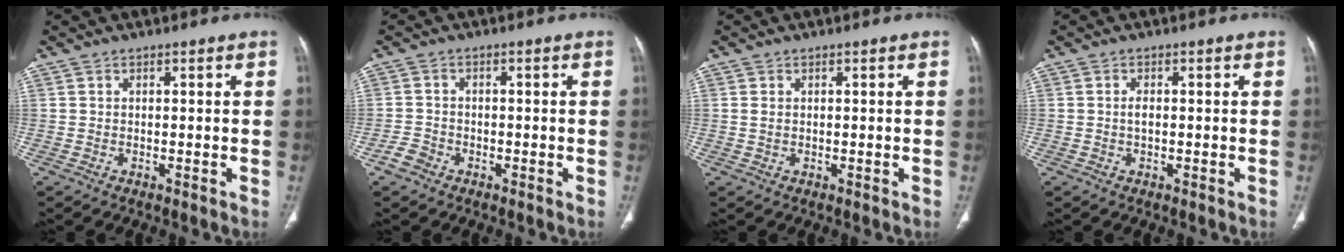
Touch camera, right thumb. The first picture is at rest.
{"total": 2.7, "force": [-1.7, 2.0, 0.8], "torque": [-0.011, 0.012, -0.033]}
{"total": 0.9, "force": [0.1, 0.6, 0.7], "torque": [-0.017, 0.004, 0.006]}
{"total": 1.4, "force": [-0.1, 0.7, 1.2], "torque": [-0.022, 0.001, -0.004]}